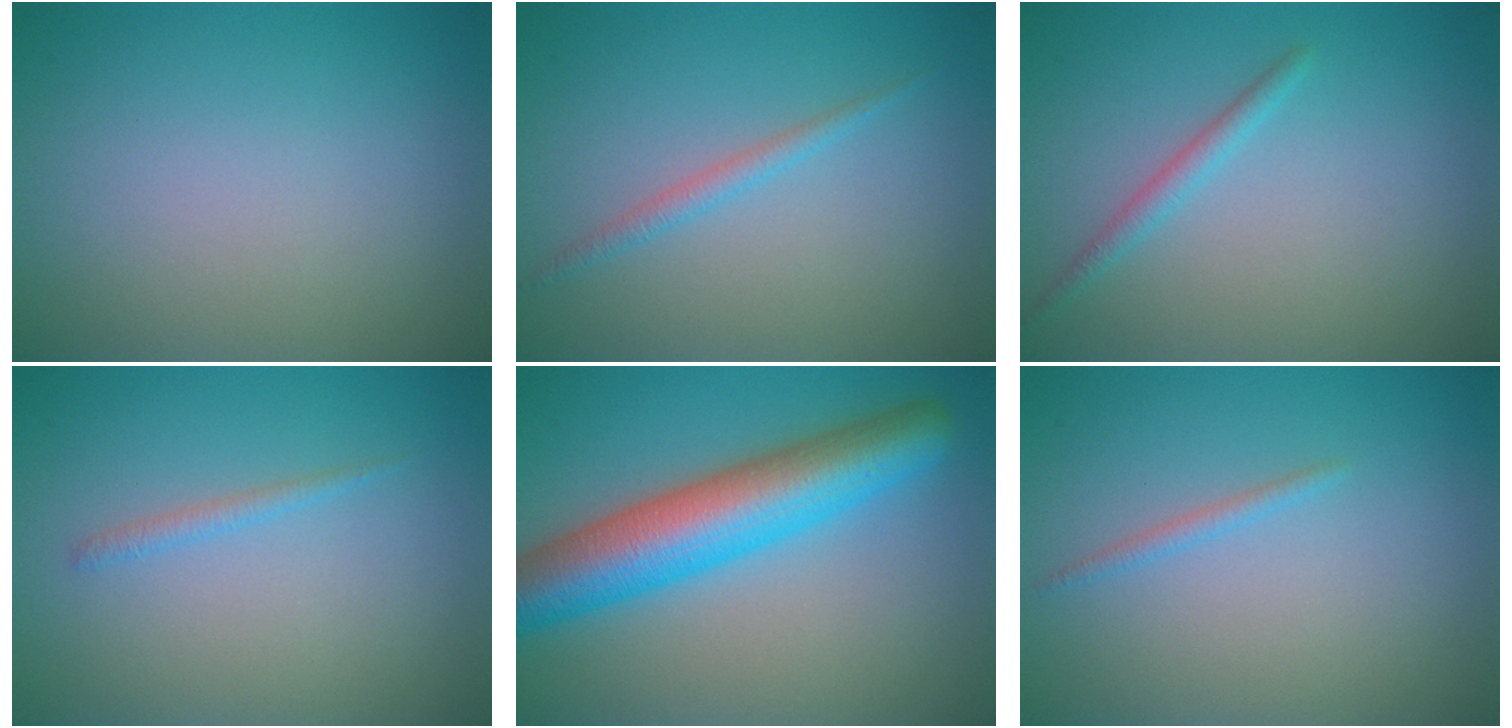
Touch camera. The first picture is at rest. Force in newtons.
{"total": 1.3, "press": 1.3, "slide": 0.1}
{"total": 1.4, "press": 1.4, "slide": 0.0}
{"total": 0.9, "press": 0.9, "slide": 0.1}
{"total": 8.9, "press": 8.9, "slide": 0.3}
{"total": 0.8, "press": 0.8, "slide": 0.1}